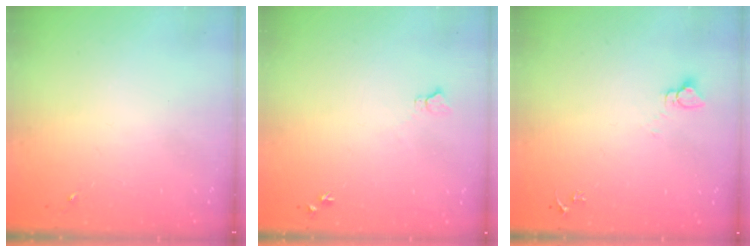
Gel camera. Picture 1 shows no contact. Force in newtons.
{"total": 5.5, "press": 5.5, "slide": 0.7}
{"total": 2.7, "press": 2.7, "slide": 0.2}